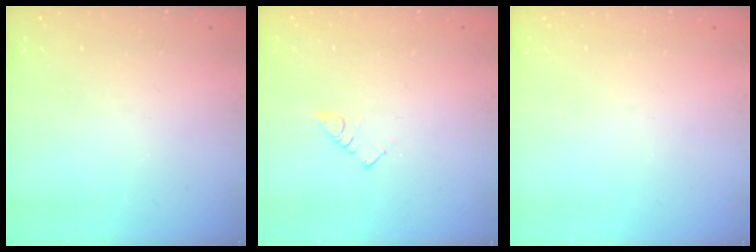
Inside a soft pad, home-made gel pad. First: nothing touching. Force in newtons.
{"total": 2.9, "press": 2.9, "slide": 0.5}
{"total": 0.0}